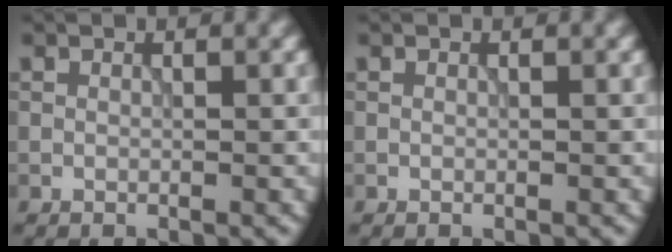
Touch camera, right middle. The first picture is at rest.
{"total": 0.0}